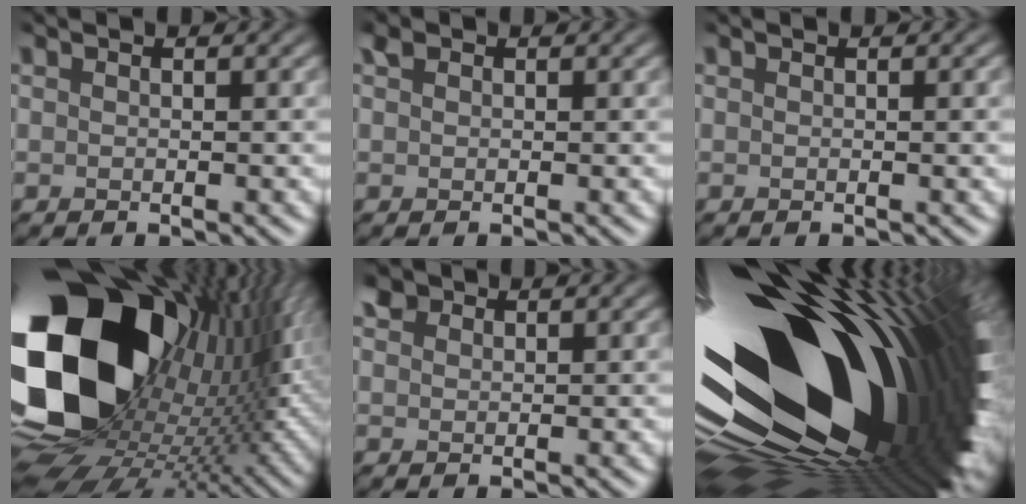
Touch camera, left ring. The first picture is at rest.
{"total": 0.7, "force": [0.2, 0.7, 0.3], "torque": [-0.008, 0.004, 0.001]}
{"total": 1.1, "force": [0.4, 0.3, 1.0], "torque": [-0.014, 0.002, 0.006]}
{"total": 21.3, "force": [1.7, 15.0, 15.1], "torque": [-0.319, -0.055, 0.054]}
{"total": 1.4, "force": [0.8, 1.0, 0.4], "torque": [-0.011, 0.004, 0.012]}
{"total": 20.4, "force": [0.7, 10.5, 17.5], "torque": [-0.271, -0.037, -0.009]}